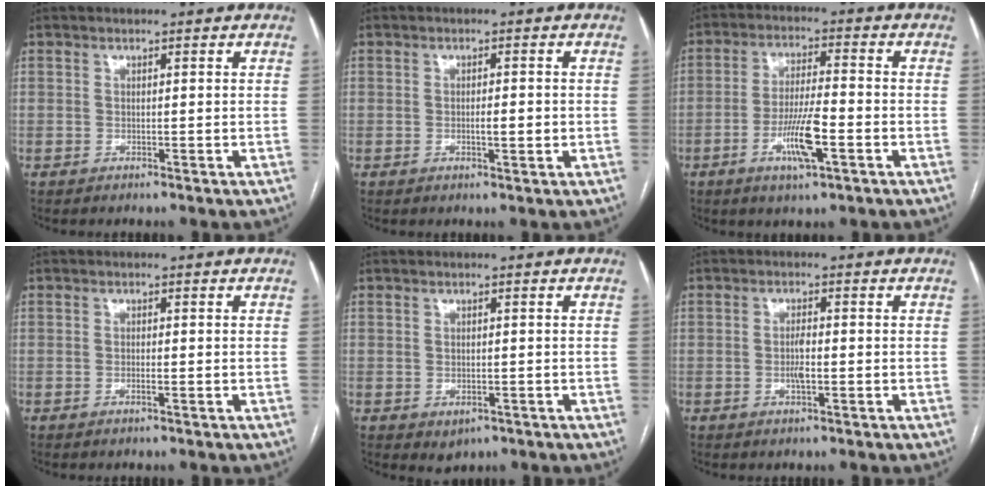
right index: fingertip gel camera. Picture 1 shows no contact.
{"total": 2.3, "force": [-0.4, 0.5, 2.2], "torque": [-0.039, -0.001, -0.005]}
{"total": 8.3, "force": [-3.3, 1.1, 7.6], "torque": [-0.144, -0.005, -0.057]}
{"total": 0.8, "force": [-0.4, 0.1, 0.8], "torque": [-0.017, 0.000, -0.006]}
{"total": 2.2, "force": [-1.0, 1.5, 1.2], "torque": [-0.013, -0.001, -0.001]}
{"total": 2.4, "force": [-0.5, 0.6, 2.3], "torque": [-0.047, 0.000, -0.009]}